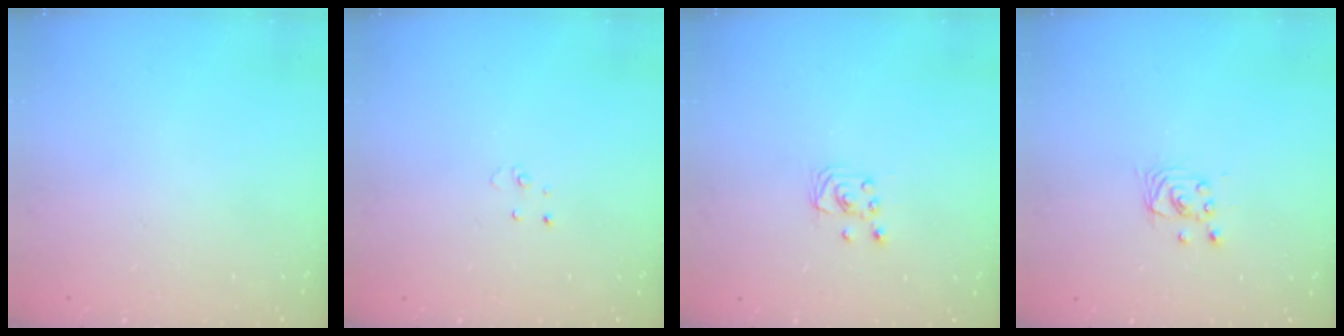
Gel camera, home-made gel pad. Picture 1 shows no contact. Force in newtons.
{"total": 2.5, "press": 2.5, "slide": 0.2}
{"total": 2.3, "press": 2.2, "slide": 0.3}
{"total": 2.9, "press": 2.9, "slide": 0.2}